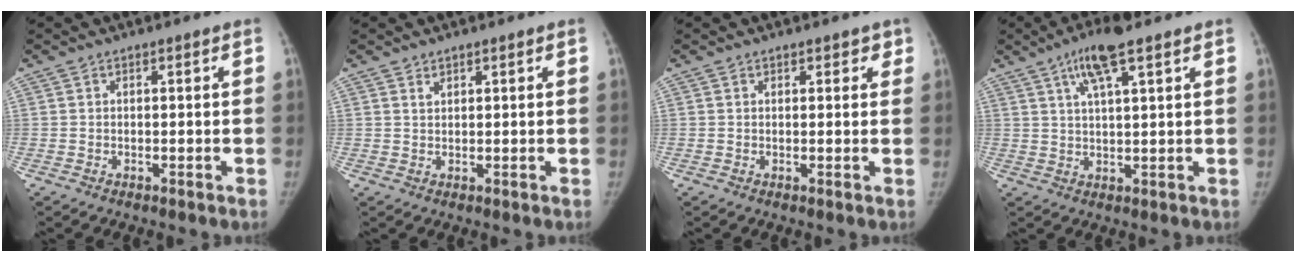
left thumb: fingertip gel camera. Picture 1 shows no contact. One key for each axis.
{"total": 1.2, "fx": 0.8, "fy": 0.7, "fz": 0.4, "tx": 0.002, "ty": -0.006, "tz": 0.015}
{"total": 1.6, "fx": 1.0, "fy": 1.1, "fz": 0.5, "tx": 0.018, "ty": -0.003, "tz": 0.006}
{"total": 8.0, "fx": 4.4, "fy": 1.6, "fz": 6.4, "tx": -0.121, "ty": -0.005, "tz": 0.083}